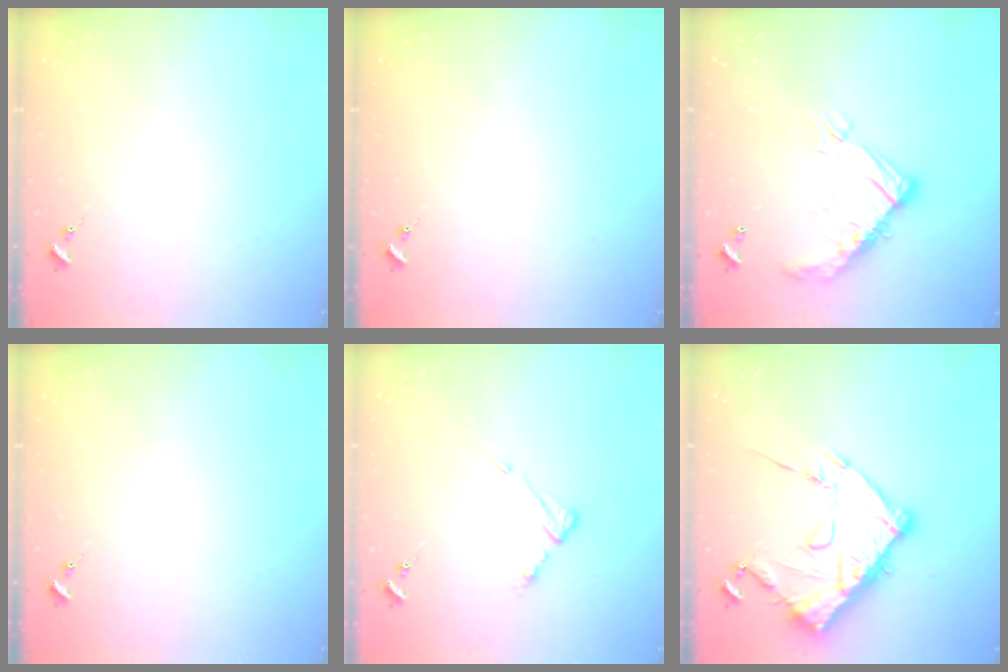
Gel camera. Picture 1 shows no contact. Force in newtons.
{"total": 0.0}
{"total": 15.6, "press": 15.6, "slide": 1.2}
{"total": 0.0}
{"total": 5.6, "press": 5.6, "slide": 0.3}
{"total": 15.0, "press": 14.9, "slide": 1.5}